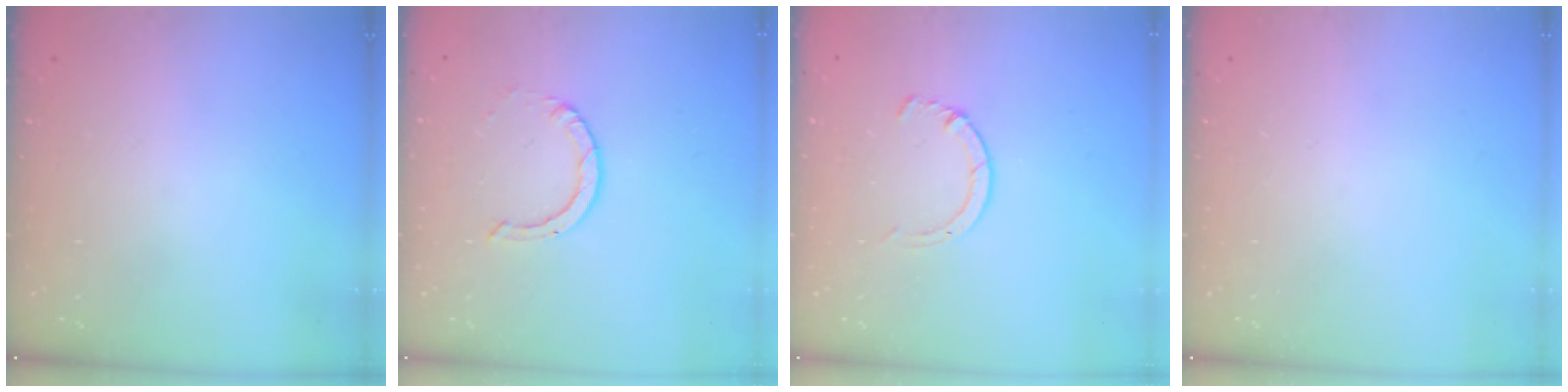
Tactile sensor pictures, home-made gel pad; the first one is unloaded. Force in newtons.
{"total": 2.2, "press": 2.2, "slide": 0.2}
{"total": 2.8, "press": 2.8, "slide": 0.4}
{"total": 0.0}